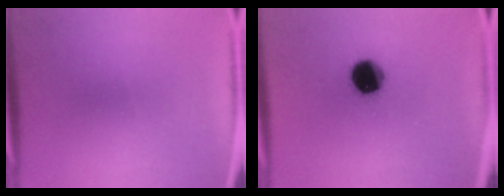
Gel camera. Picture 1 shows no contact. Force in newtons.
{"total": 11.6}